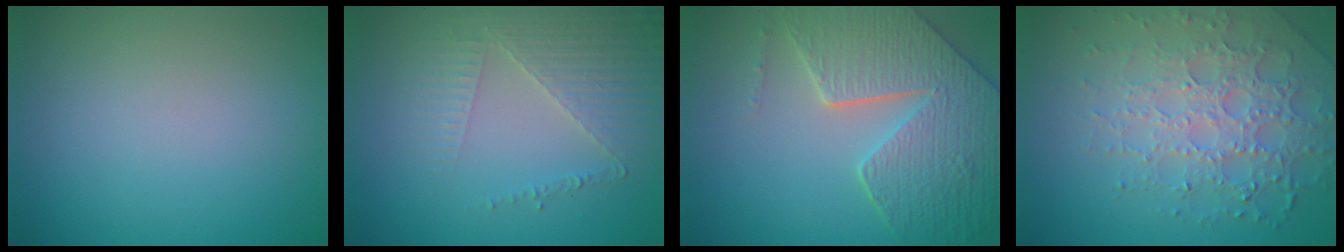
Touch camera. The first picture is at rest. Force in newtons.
{"total": 3.5, "press": 3.3, "slide": 1.2}
{"total": 8.3, "press": 6.1, "slide": 5.6}
{"total": 6.4, "press": 4.9, "slide": 4.1}